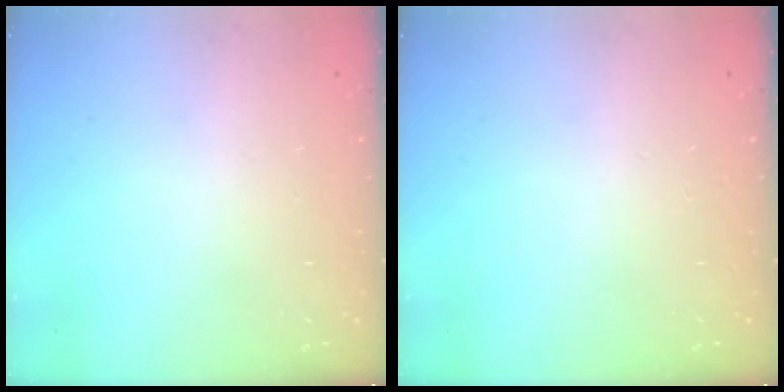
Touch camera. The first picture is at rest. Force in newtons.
{"total": 0.0}